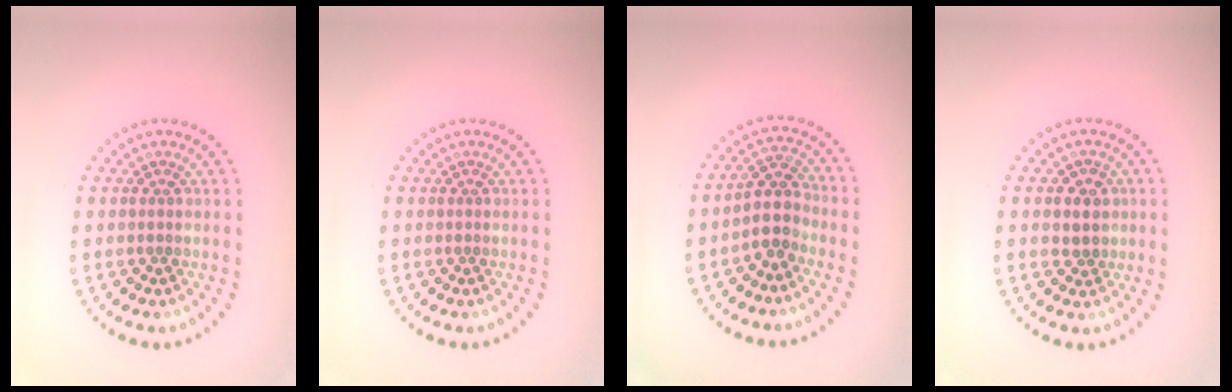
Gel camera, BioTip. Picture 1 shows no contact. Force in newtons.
{"total": 0.0}
{"total": 2.9, "press": 2.4, "slide": 1.6}
{"total": 2.3, "press": 2.2, "slide": 0.8}